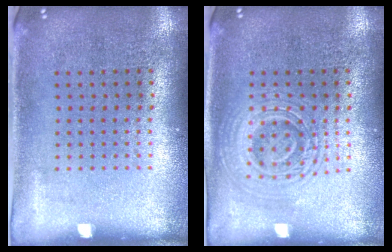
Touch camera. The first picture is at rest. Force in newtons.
{"total": 2.8, "press": 2.8, "slide": 0.5}